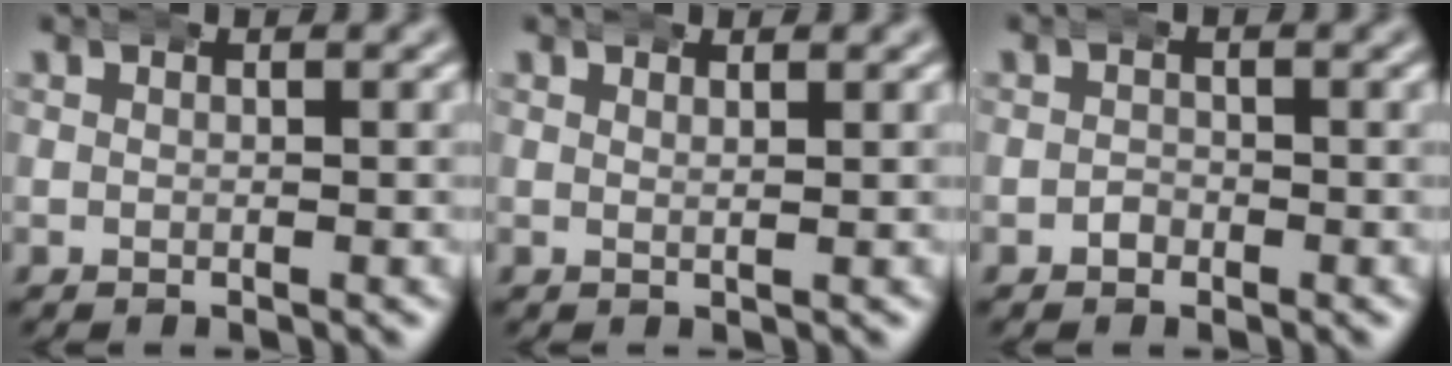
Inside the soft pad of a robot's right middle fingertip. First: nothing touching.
{"total": 0.9, "force": [0.8, -0.3, 0.2], "torque": [-0.004, -0.004, 0.013]}
{"total": 0.7, "force": [-0.4, 0.5, -0.2], "torque": [0.001, 0.001, -0.013]}